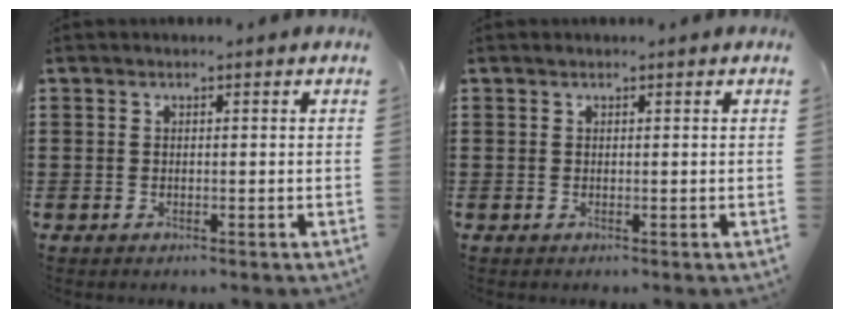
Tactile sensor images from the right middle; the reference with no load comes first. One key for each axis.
{"total": 0.0}